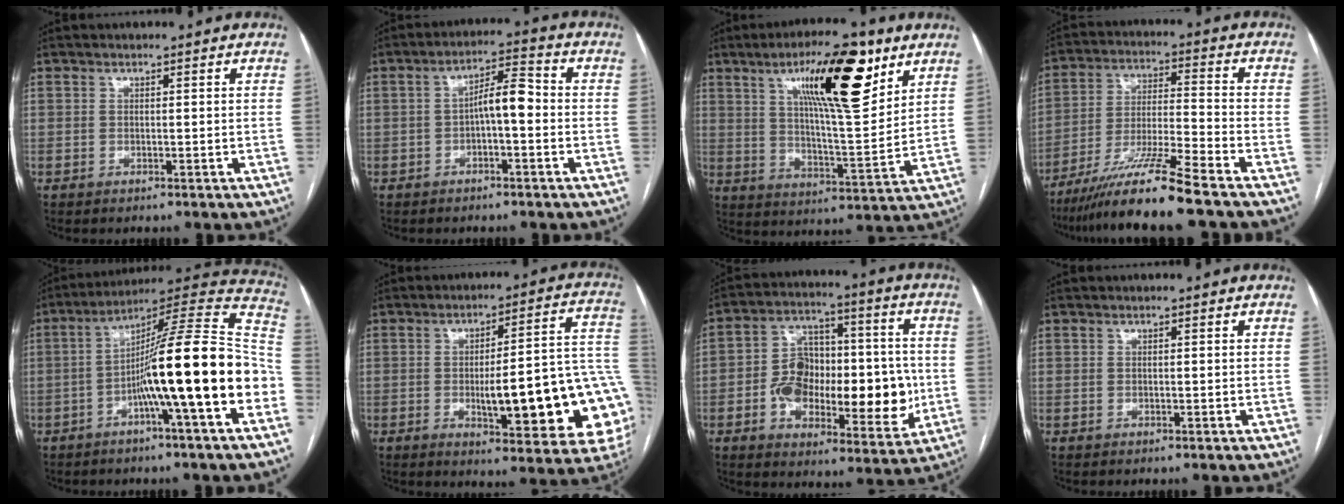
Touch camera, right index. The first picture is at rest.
{"total": 5.8, "force": [-0.7, 1.5, 5.5], "torque": [-0.094, 0.025, -0.013]}
{"total": 17.0, "force": [8.8, 3.2, 14.2], "torque": [-0.227, 0.000, 0.141]}
{"total": 12.7, "force": [-9.9, -1.6, 7.8], "torque": [-0.143, -0.025, -0.181]}
{"total": 20.8, "force": [-5.2, -0.1, 20.2], "torque": [-0.275, 0.023, -0.086]}
{"total": 22.3, "force": [-4.2, 4.0, 21.5], "torque": [-0.194, 0.019, -0.042]}
{"total": 17.8, "force": [-2.9, 9.2, 14.9], "torque": [-0.239, 0.031, -0.036]}
{"total": 0.0}